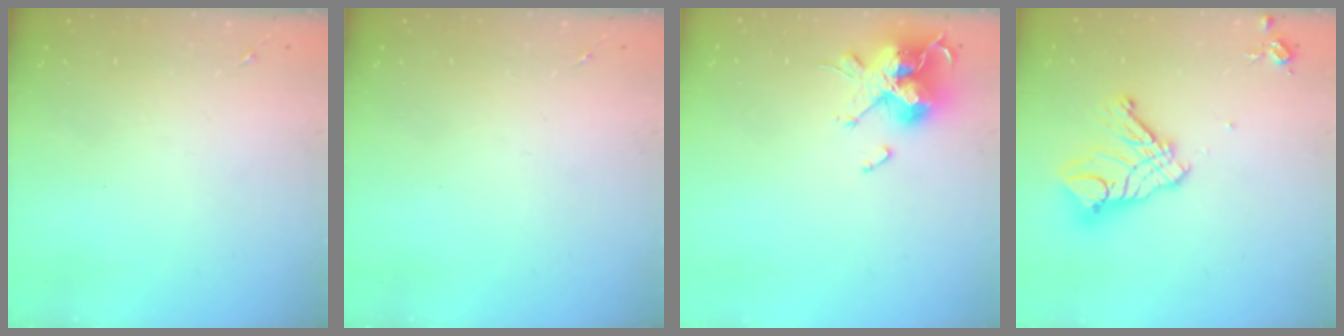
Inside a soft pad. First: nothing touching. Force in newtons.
{"total": 0.0}
{"total": 15.3, "press": 15.1, "slide": 2.4}
{"total": 14.6, "press": 14.6, "slide": 1.5}